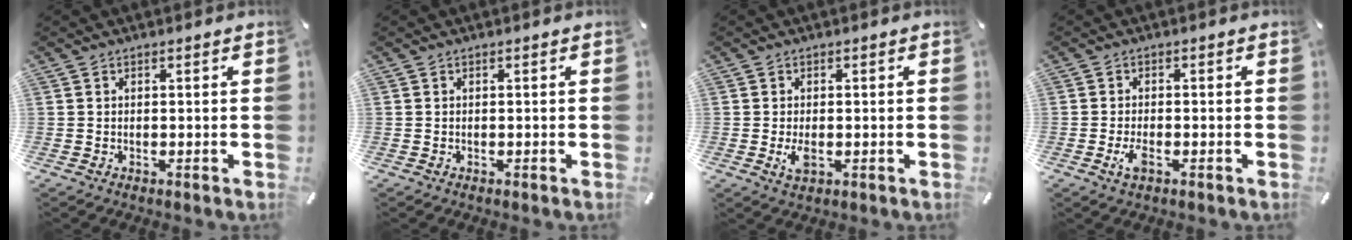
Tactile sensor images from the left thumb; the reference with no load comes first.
{"total": 0.0}
{"total": 3.1, "force": [-0.6, 1.7, 2.6], "torque": [-0.066, -0.007, -0.013]}
{"total": 2.9, "force": [-1.3, 1.1, 2.4], "torque": [-0.060, -0.003, -0.027]}